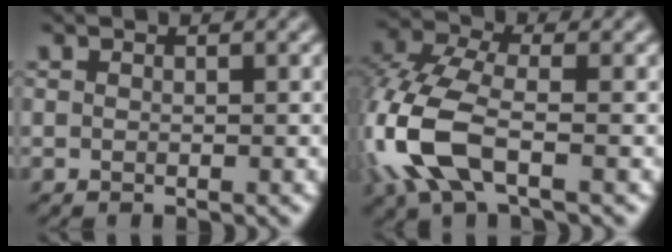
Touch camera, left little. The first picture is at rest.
{"total": 8.1, "force": [-3.1, 3.8, 6.5], "torque": [-0.173, 0.004, -0.075]}